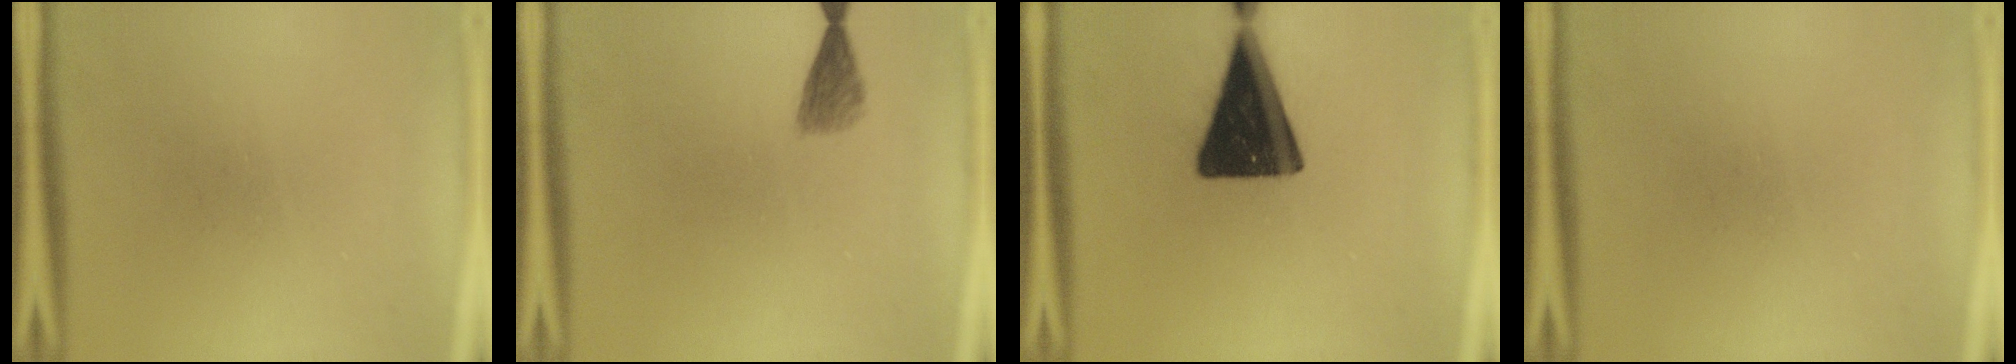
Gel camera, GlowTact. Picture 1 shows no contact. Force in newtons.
{"total": 2.2}
{"total": 17.8}
{"total": 0.0}